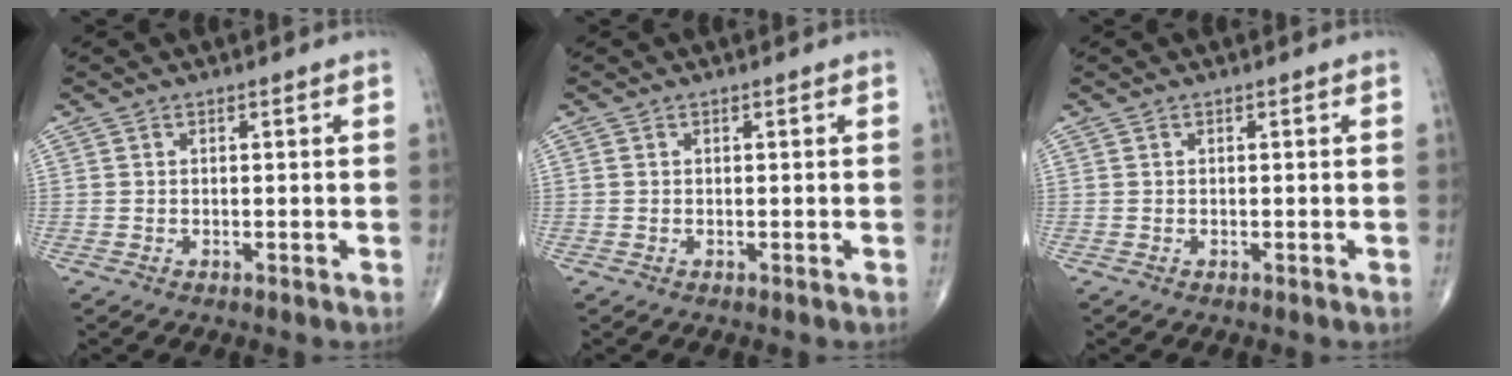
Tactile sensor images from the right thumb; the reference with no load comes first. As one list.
[{"total": 0.0}, {"total": 0.0}]